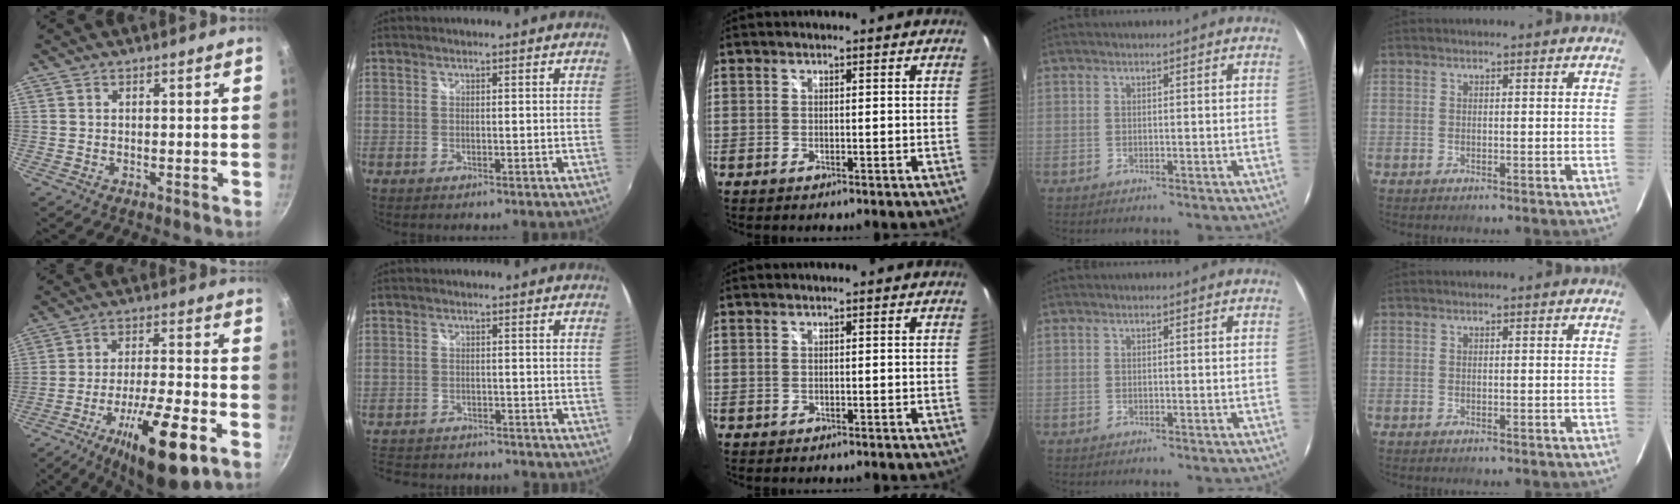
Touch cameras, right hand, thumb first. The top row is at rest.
{"thumb": {"total": 19.1, "force": [-9.0, 5.2, 16.0], "torque": [-0.254, 0.034, -0.142]}, "index": {"total": 12.4, "force": [-10.6, 5.1, 3.9], "torque": [-0.108, 0.003, -0.157]}}